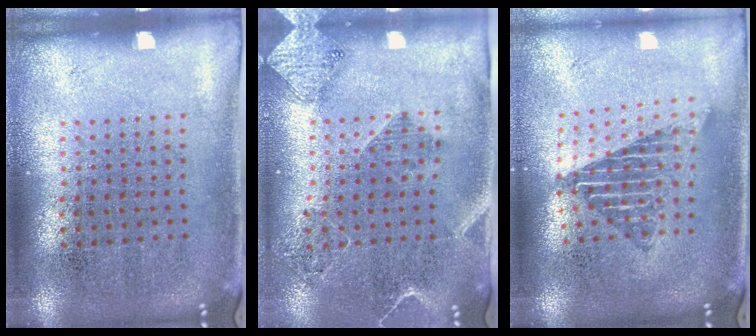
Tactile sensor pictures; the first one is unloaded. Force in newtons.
{"total": 1.8, "press": 1.7, "slide": 0.8}
{"total": 1.7, "press": 1.4, "slide": 1.0}